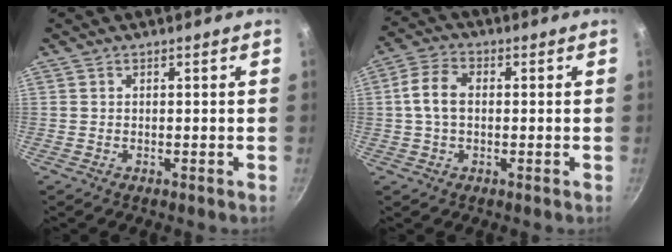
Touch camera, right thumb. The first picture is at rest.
{"total": 6.6, "force": [0.3, 4.4, 5.0], "torque": [-0.096, 0.018, -0.003]}